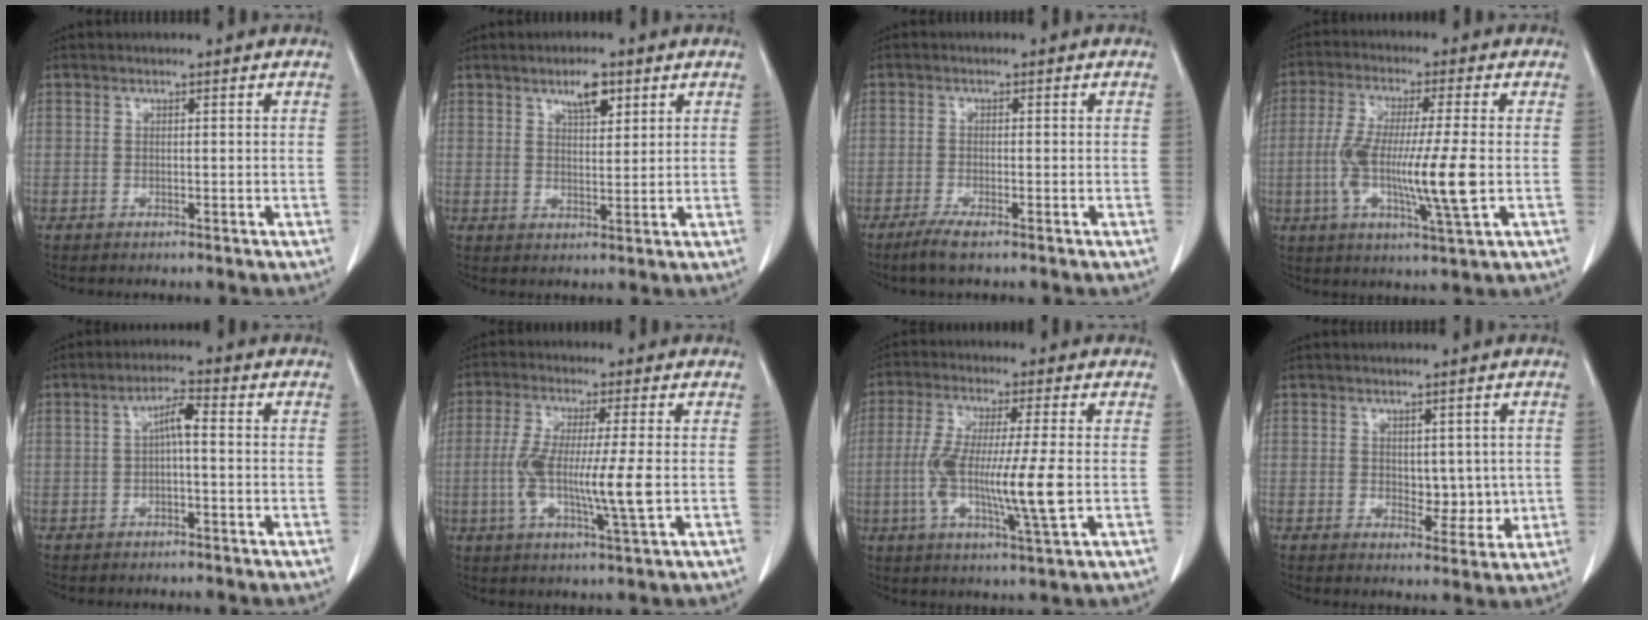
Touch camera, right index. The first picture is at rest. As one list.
[{"total": 4.3, "force": [2.6, 1.4, 3.1], "torque": [-0.055, -0.001, 0.045]}, {"total": 2.9, "force": [-2.1, 0.1, 2.0], "torque": [-0.044, -0.007, -0.042]}, {"total": 12.7, "force": [-1.6, 0.6, 12.6], "torque": [-0.236, -0.012, -0.032]}, {"total": 3.5, "force": [0.0, 0.7, 3.4], "torque": [-0.060, 0.012, -0.001]}, {"total": 9.6, "force": [-0.9, 0.2, 9.5], "torque": [-0.185, -0.011, -0.021]}, {"total": 11.9, "force": [-1.4, 0.5, 11.8], "torque": [-0.224, -0.012, -0.028]}, {"total": 4.2, "force": [0.6, 2.5, 3.2], "torque": [-0.031, -0.005, 0.018]}]